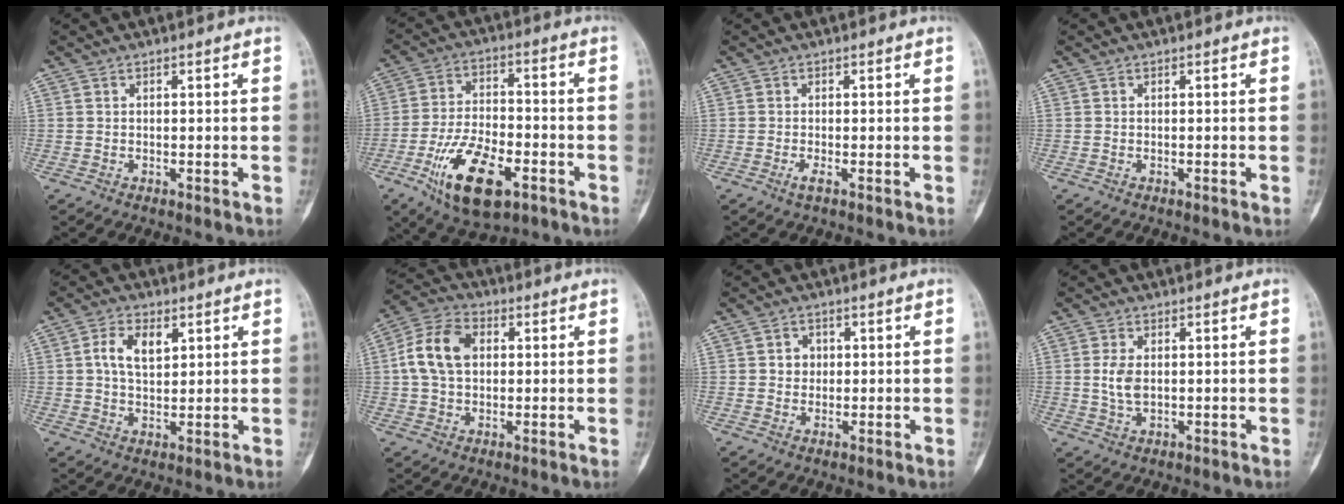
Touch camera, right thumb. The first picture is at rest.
{"total": 15.5, "force": [-7.0, 7.2, 11.8], "torque": [-0.202, 0.023, -0.116]}
{"total": 1.1, "force": [-0.5, 0.1, 1.0], "torque": [-0.028, -0.004, -0.014]}
{"total": 0.0}
{"total": 6.5, "force": [2.1, 3.8, 4.9], "torque": [-0.080, -0.002, 0.038]}
{"total": 10.5, "force": [1.5, 7.4, 7.2], "torque": [-0.128, 0.022, 0.020]}
{"total": 2.8, "force": [0.4, 2.5, 1.1], "torque": [0.003, 0.004, 0.004]}
{"total": 2.8, "force": [0.1, 1.6, 2.3], "torque": [-0.048, 0.000, 0.000]}